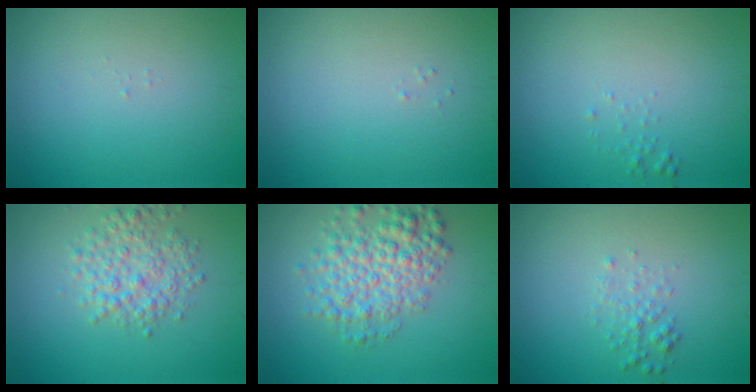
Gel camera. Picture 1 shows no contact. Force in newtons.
{"total": 0.0}
{"total": 0.5, "press": 0.5, "slide": 0.0}
{"total": 3.7, "press": 3.7, "slide": 0.1}
{"total": 5.1, "press": 5.1, "slide": 0.1}
{"total": 1.4, "press": 1.4, "slide": 0.0}